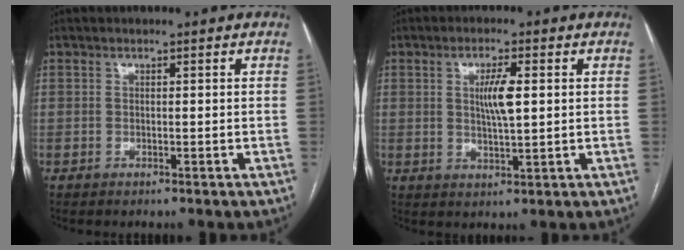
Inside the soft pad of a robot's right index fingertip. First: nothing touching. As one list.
[{"total": 5.0, "force": [1.0, 0.8, 4.8], "torque": [-0.088, 0.001, 0.019]}]